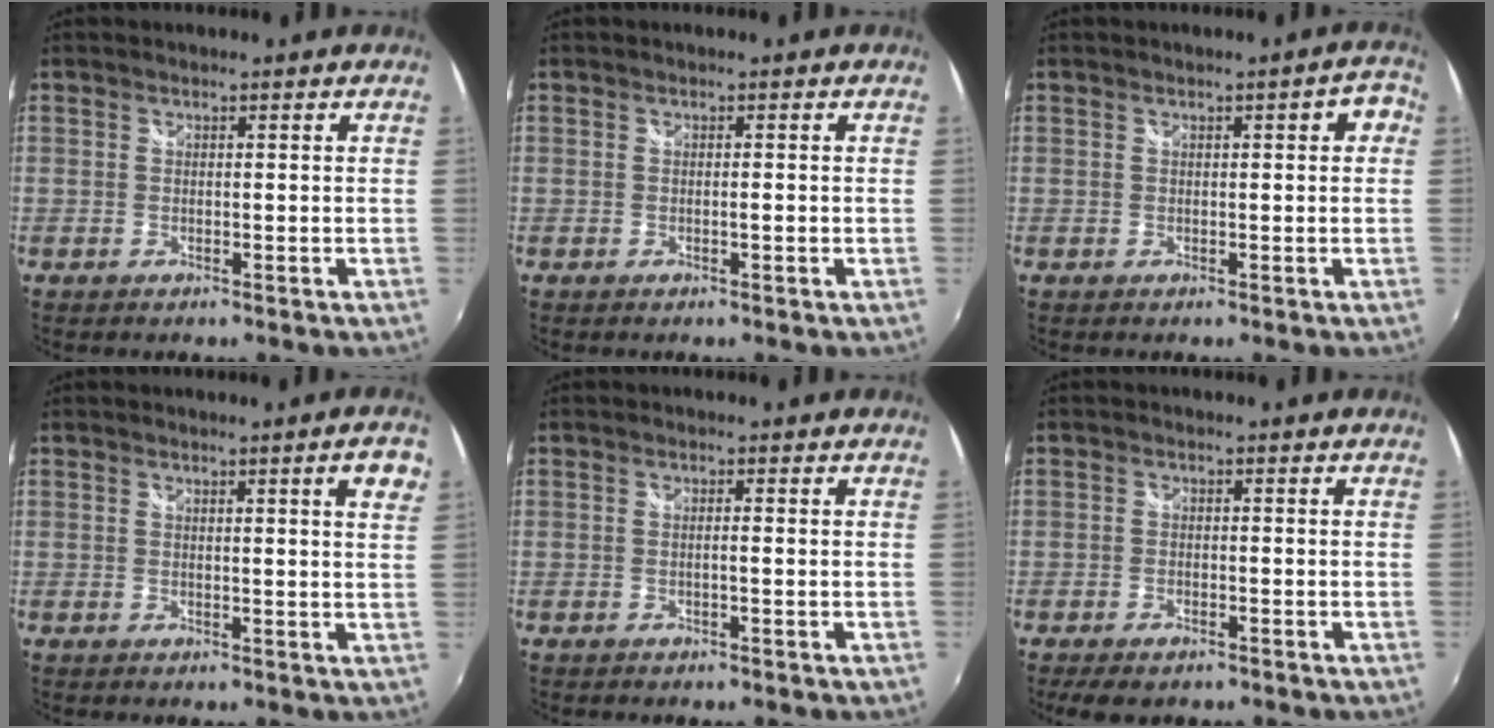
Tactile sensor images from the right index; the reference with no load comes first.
{"total": 0.7, "force": [-0.1, 0.1, 0.7], "torque": [-0.010, 0.001, -0.003]}
{"total": 3.3, "force": [0.8, 1.1, 3.0], "torque": [-0.038, 0.012, 0.012]}
{"total": 4.8, "force": [2.3, -0.1, 4.2], "torque": [-0.049, 0.008, 0.031]}
{"total": 0.9, "force": [-0.3, -0.2, 0.9], "torque": [-0.014, 0.001, -0.006]}
{"total": 5.2, "force": [-3.9, 2.2, 2.6], "torque": [-0.069, -0.018, -0.063]}